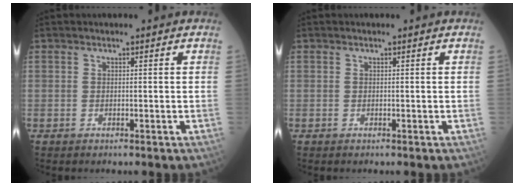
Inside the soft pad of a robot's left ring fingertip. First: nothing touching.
{"total": 0.0}